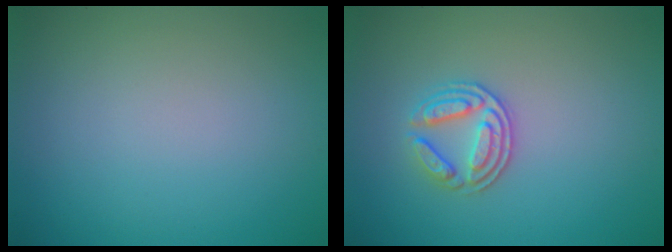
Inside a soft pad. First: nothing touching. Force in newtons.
{"total": 2.9, "press": 2.6, "slide": 1.1}